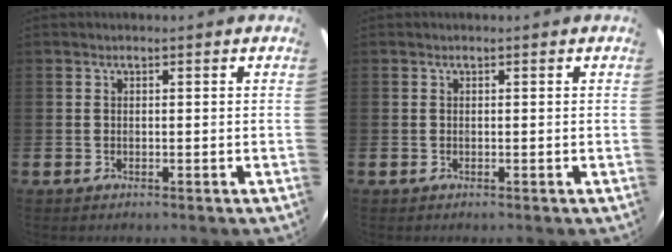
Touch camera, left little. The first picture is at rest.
{"total": 0.0}